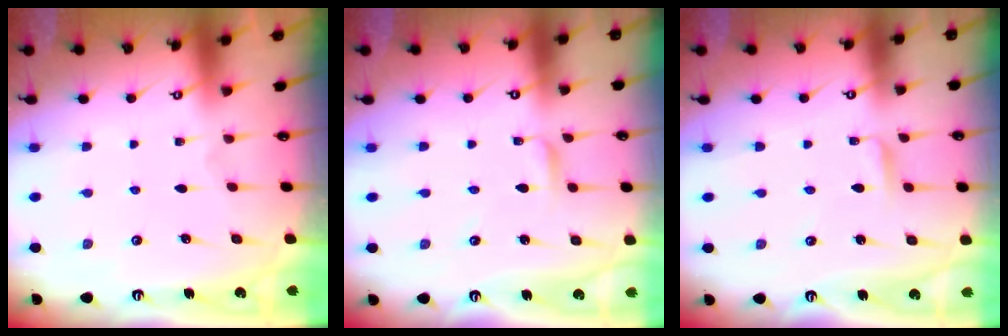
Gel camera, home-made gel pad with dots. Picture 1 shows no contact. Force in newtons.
{"total": 2.0, "press": 2.0, "slide": 0.2}
{"total": 2.6, "press": 2.5, "slide": 0.3}